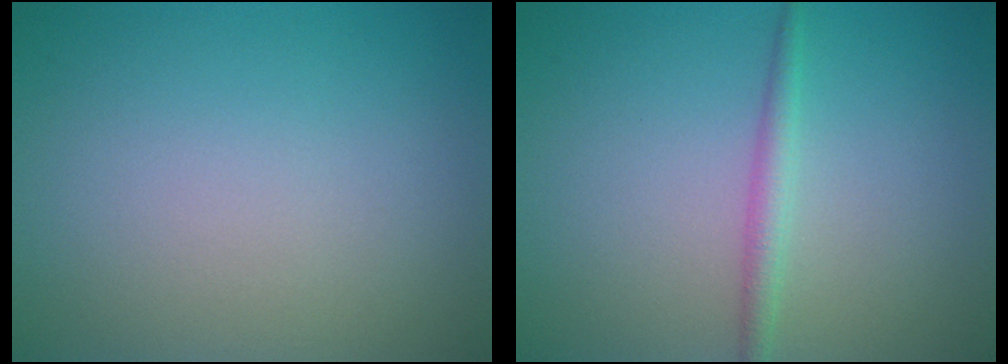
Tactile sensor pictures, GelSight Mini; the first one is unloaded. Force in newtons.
{"total": 1.7, "press": 1.7, "slide": 0.1}